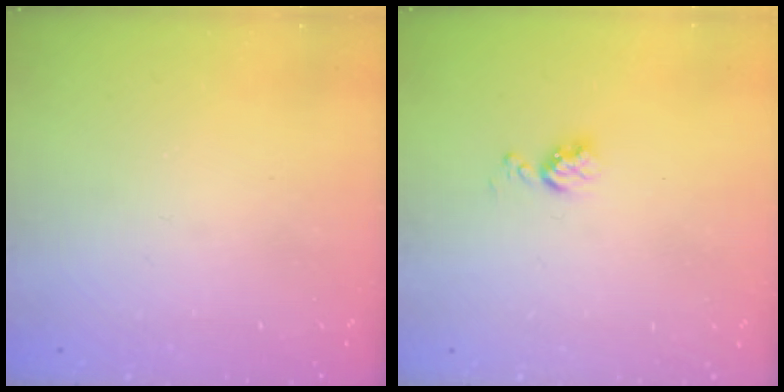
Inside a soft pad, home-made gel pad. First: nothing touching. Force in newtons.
{"total": 4.9, "press": 4.9, "slide": 0.5}